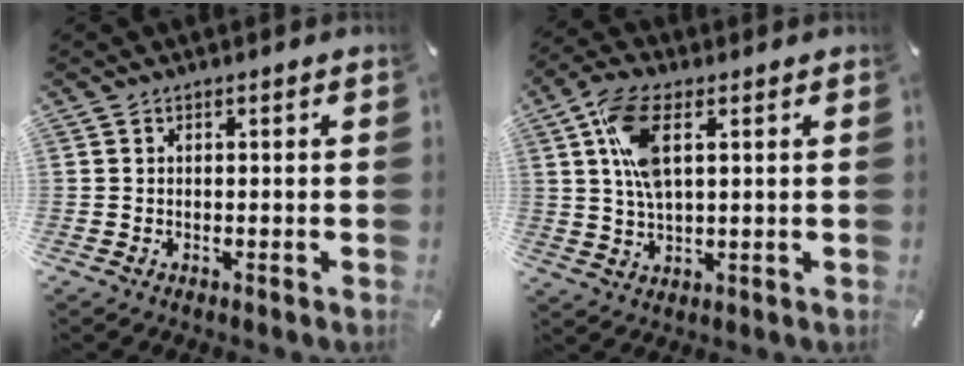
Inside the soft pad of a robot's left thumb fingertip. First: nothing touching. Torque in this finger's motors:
{"motor_torque": [1.60, 1.65, 1.39, -0.75, 0.51]}